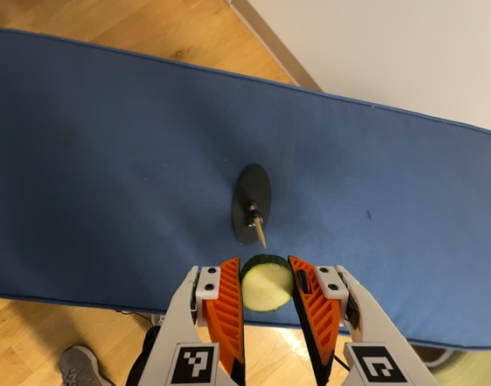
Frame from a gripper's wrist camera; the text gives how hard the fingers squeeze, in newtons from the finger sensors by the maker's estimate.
{"total": 7.8, "left": 7.8, "right": 7.9}